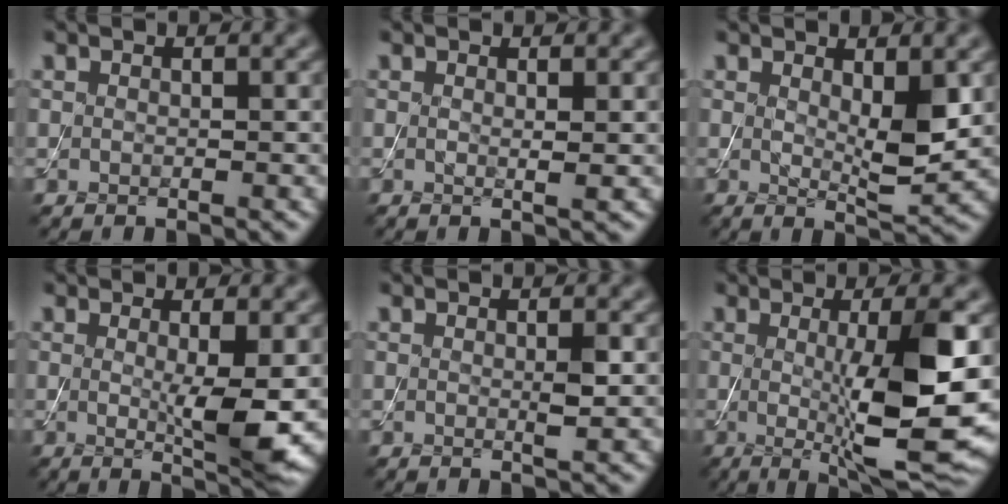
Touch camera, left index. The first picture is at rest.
{"total": 0.9, "force": [0.2, 0.1, 0.8], "torque": [-0.015, -0.005, 0.001]}
{"total": 3.5, "force": [0.7, 0.9, 3.3], "torque": [-0.056, -0.012, 0.017]}
{"total": 4.4, "force": [0.0, 0.6, 4.3], "torque": [-0.067, -0.013, 0.004]}
{"total": 1.2, "force": [0.0, 0.1, 1.2], "torque": [-0.020, -0.002, -0.002]}
{"total": 10.2, "force": [-0.3, 2.0, 10.0], "torque": [-0.143, -0.017, 0.005]}